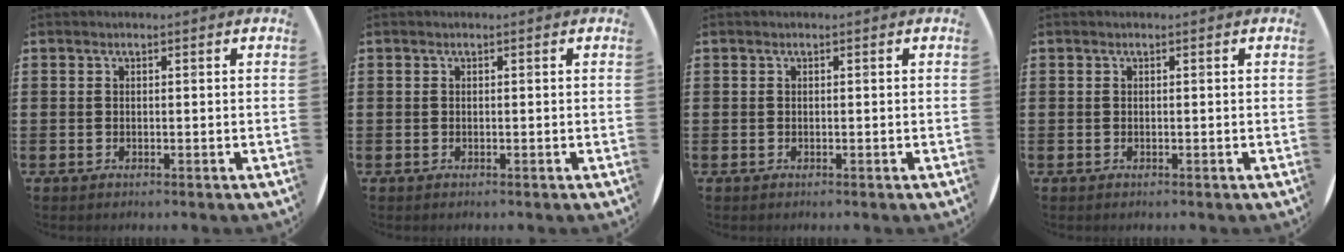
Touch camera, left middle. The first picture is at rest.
{"total": 0.0}
{"total": 0.0}
{"total": 0.0}